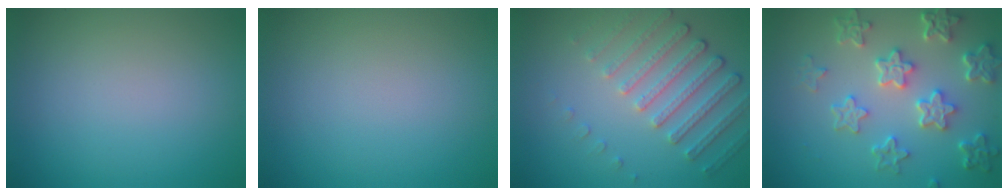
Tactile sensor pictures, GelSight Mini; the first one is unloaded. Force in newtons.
{"total": 0.0}
{"total": 4.7, "press": 3.4, "slide": 3.3}
{"total": 5.6, "press": 4.4, "slide": 3.4}